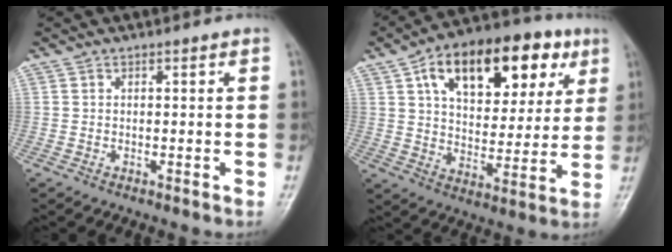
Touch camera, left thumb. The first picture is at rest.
{"total": 22.8, "force": [9.9, 12.5, 16.2], "torque": [-0.201, 0.002, 0.152]}